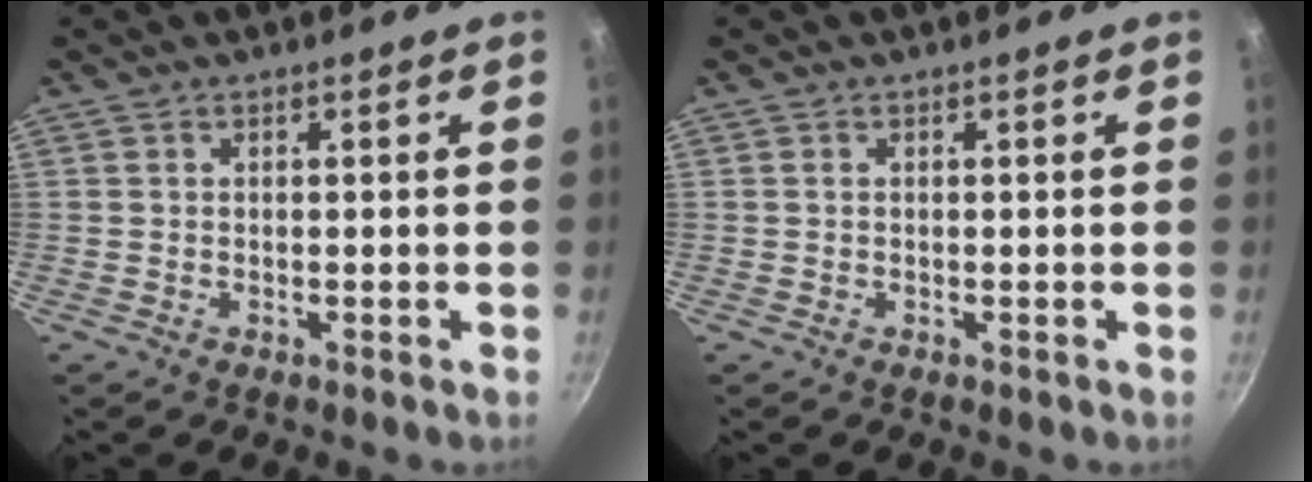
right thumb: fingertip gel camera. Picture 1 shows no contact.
{"total": 0.0}